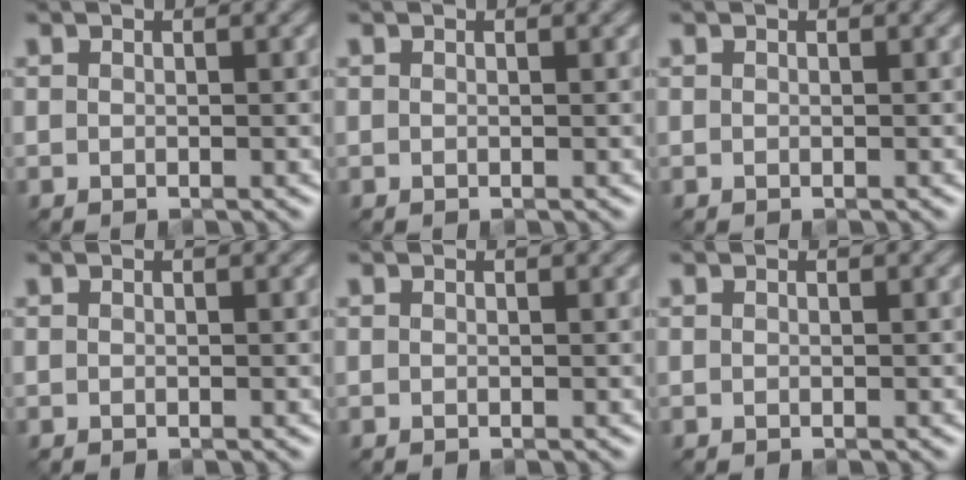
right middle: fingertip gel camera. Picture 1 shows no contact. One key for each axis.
{"total": 0.0}
{"total": 0.0}
{"total": 0.0}
{"total": 0.0}
{"total": 0.0}